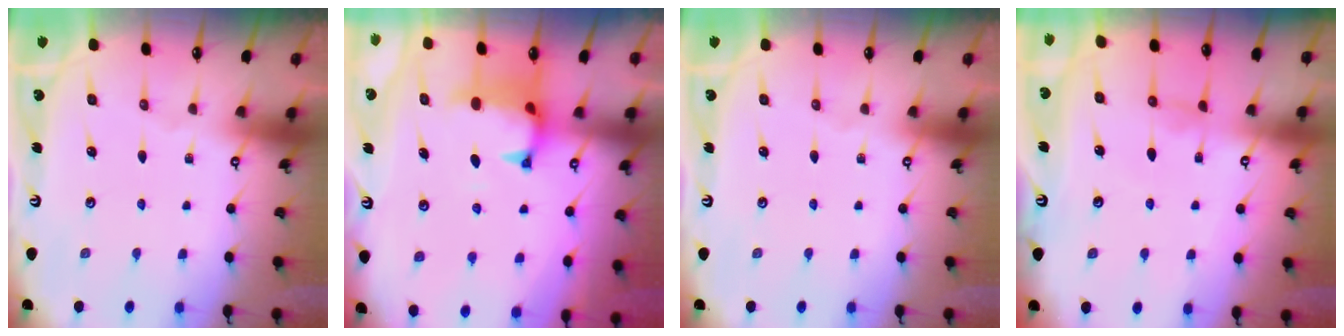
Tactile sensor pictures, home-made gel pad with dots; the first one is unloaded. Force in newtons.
{"total": 1.2, "press": 0.6, "slide": 1.0}
{"total": 0.0}
{"total": 0.8, "press": 0.8, "slide": 0.3}